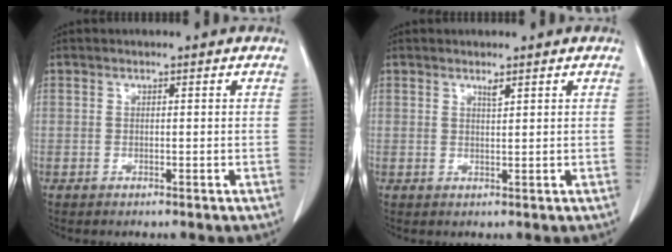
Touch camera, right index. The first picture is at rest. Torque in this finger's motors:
{"motor_torque": [-0.01, 0.02, 0.00, 0.00]}